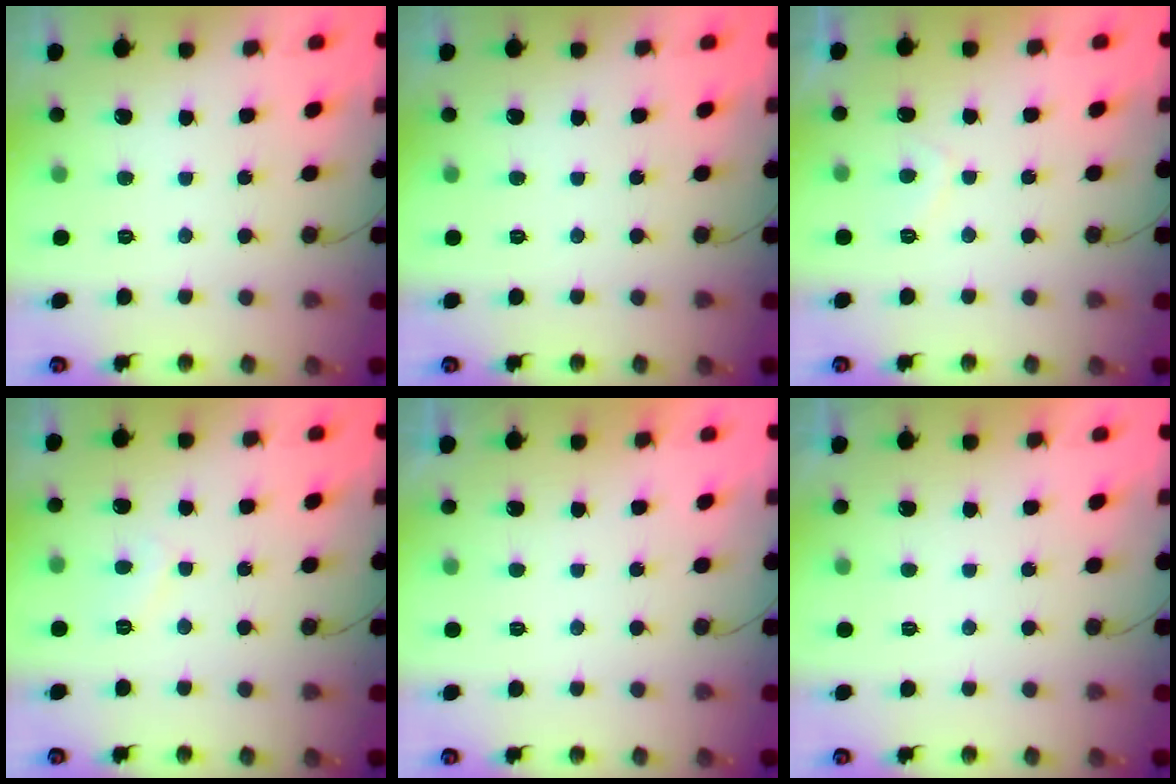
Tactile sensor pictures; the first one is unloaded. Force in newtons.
{"total": 0.0}
{"total": 2.1, "press": 2.0, "slide": 0.9}
{"total": 3.8, "press": 3.7, "slide": 0.5}
{"total": 2.1, "press": 2.0, "slide": 0.4}
{"total": 2.3, "press": 2.3, "slide": 0.4}